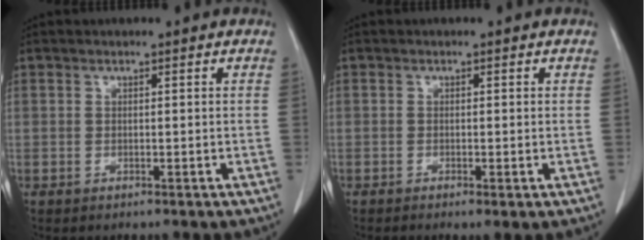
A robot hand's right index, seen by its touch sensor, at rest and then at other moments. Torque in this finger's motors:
{"motor_torque": [0.42, -0.41, -0.04, -0.01]}